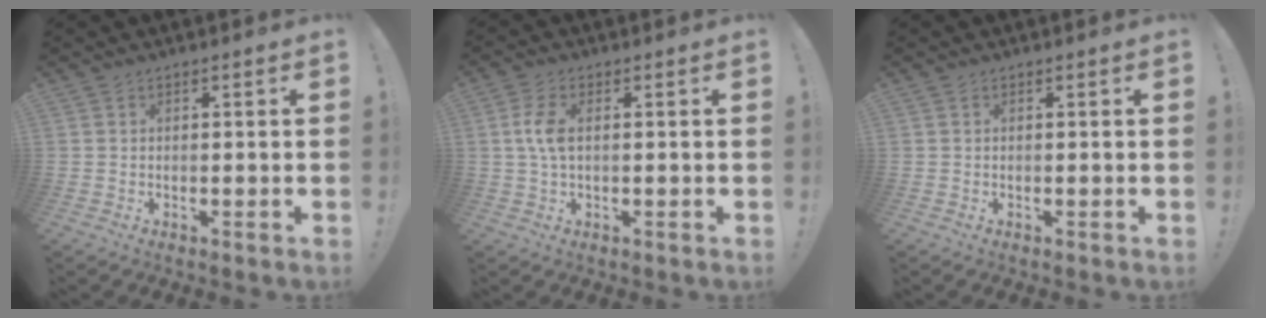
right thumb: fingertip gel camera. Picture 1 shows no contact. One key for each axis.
{"total": 5.6, "fx": 0.6, "fy": 2.8, "fz": 4.8, "tx": -0.086, "ty": -0.002, "tz": 0.005}
{"total": 0.0}